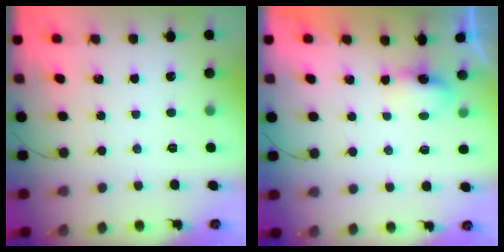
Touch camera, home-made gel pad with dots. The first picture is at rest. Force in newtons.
{"total": 4.1, "press": 3.9, "slide": 0.9}